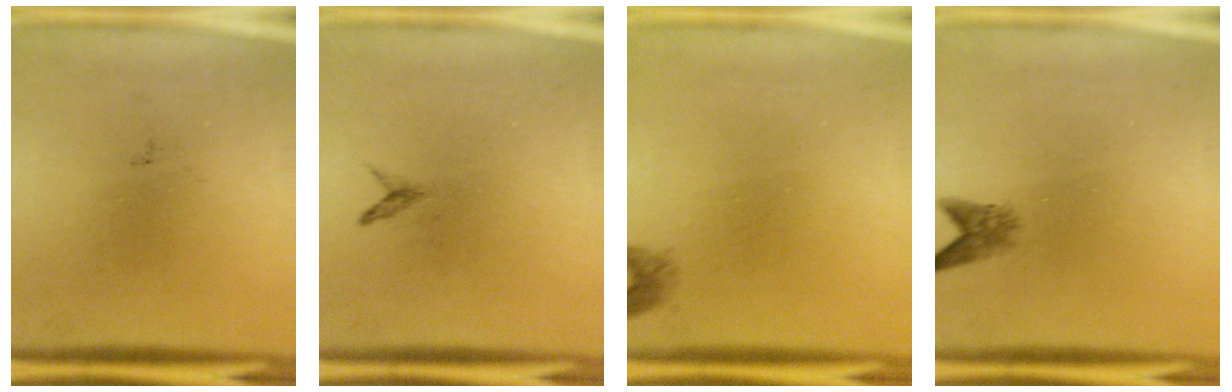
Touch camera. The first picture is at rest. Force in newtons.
{"total": 0.7}
{"total": 1.2}
{"total": 2.0}